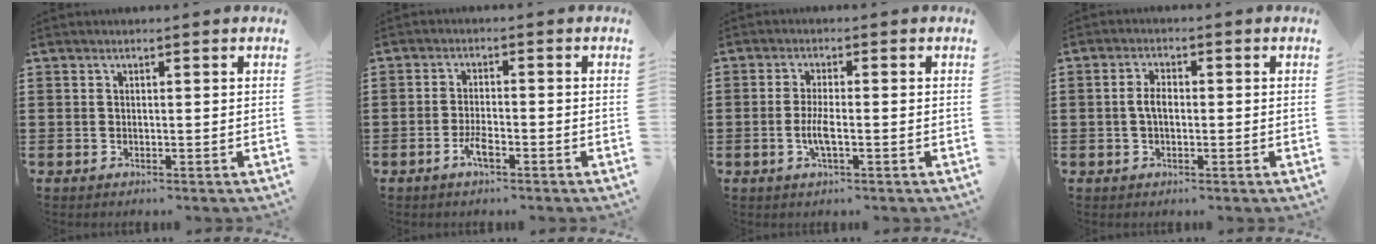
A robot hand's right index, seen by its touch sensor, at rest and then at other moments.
{"total": 3.1, "force": [-1.8, 0.8, 2.4], "torque": [-0.055, -0.001, -0.038]}
{"total": 3.5, "force": [-0.9, 0.7, 3.2], "torque": [-0.071, -0.005, -0.022]}
{"total": 2.8, "force": [-0.2, 1.4, 2.4], "torque": [-0.054, 0.001, -0.007]}